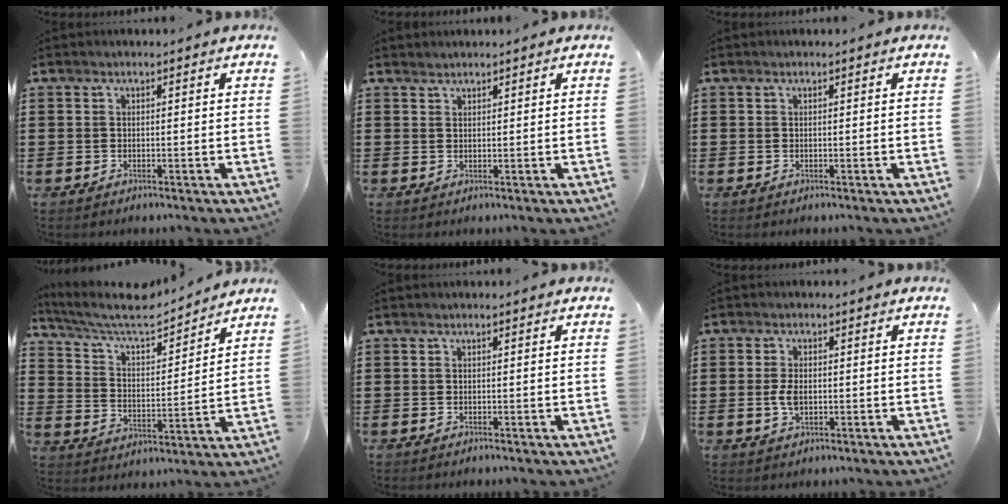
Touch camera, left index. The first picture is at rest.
{"total": 0.8, "force": [0.8, 0.1, 0.0], "torque": [-0.001, -0.001, 0.016]}
{"total": 0.0}
{"total": 8.3, "force": [7.3, 1.6, 3.7], "torque": [-0.100, -0.040, 0.125]}
{"total": 0.0}
{"total": 3.3, "force": [-0.2, 1.7, 2.8], "torque": [-0.068, -0.001, -0.009]}